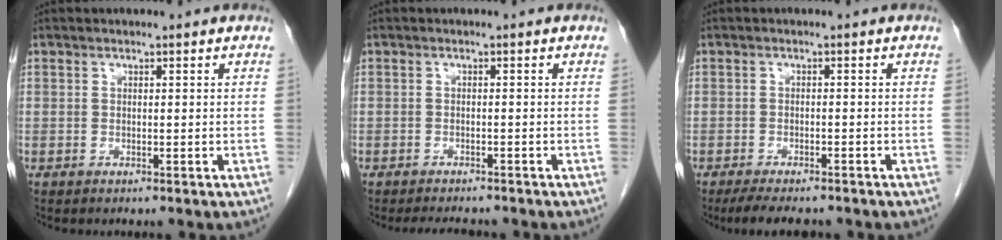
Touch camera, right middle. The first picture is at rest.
{"total": 4.6, "force": [-4.1, 1.0, 1.6], "torque": [-0.024, -0.008, -0.057]}
{"total": 7.1, "force": [-6.0, 1.7, 3.4], "torque": [-0.052, -0.012, -0.089]}